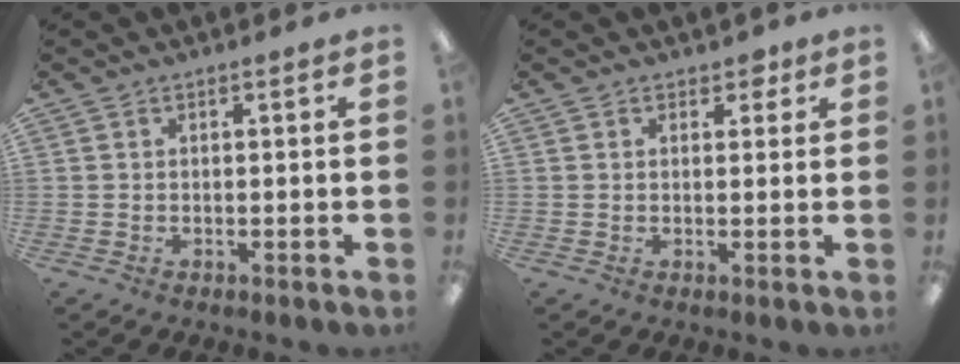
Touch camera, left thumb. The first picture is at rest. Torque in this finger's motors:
{"motor_torque": [0.21, 0.22, -0.39, 0.37, 0.03]}